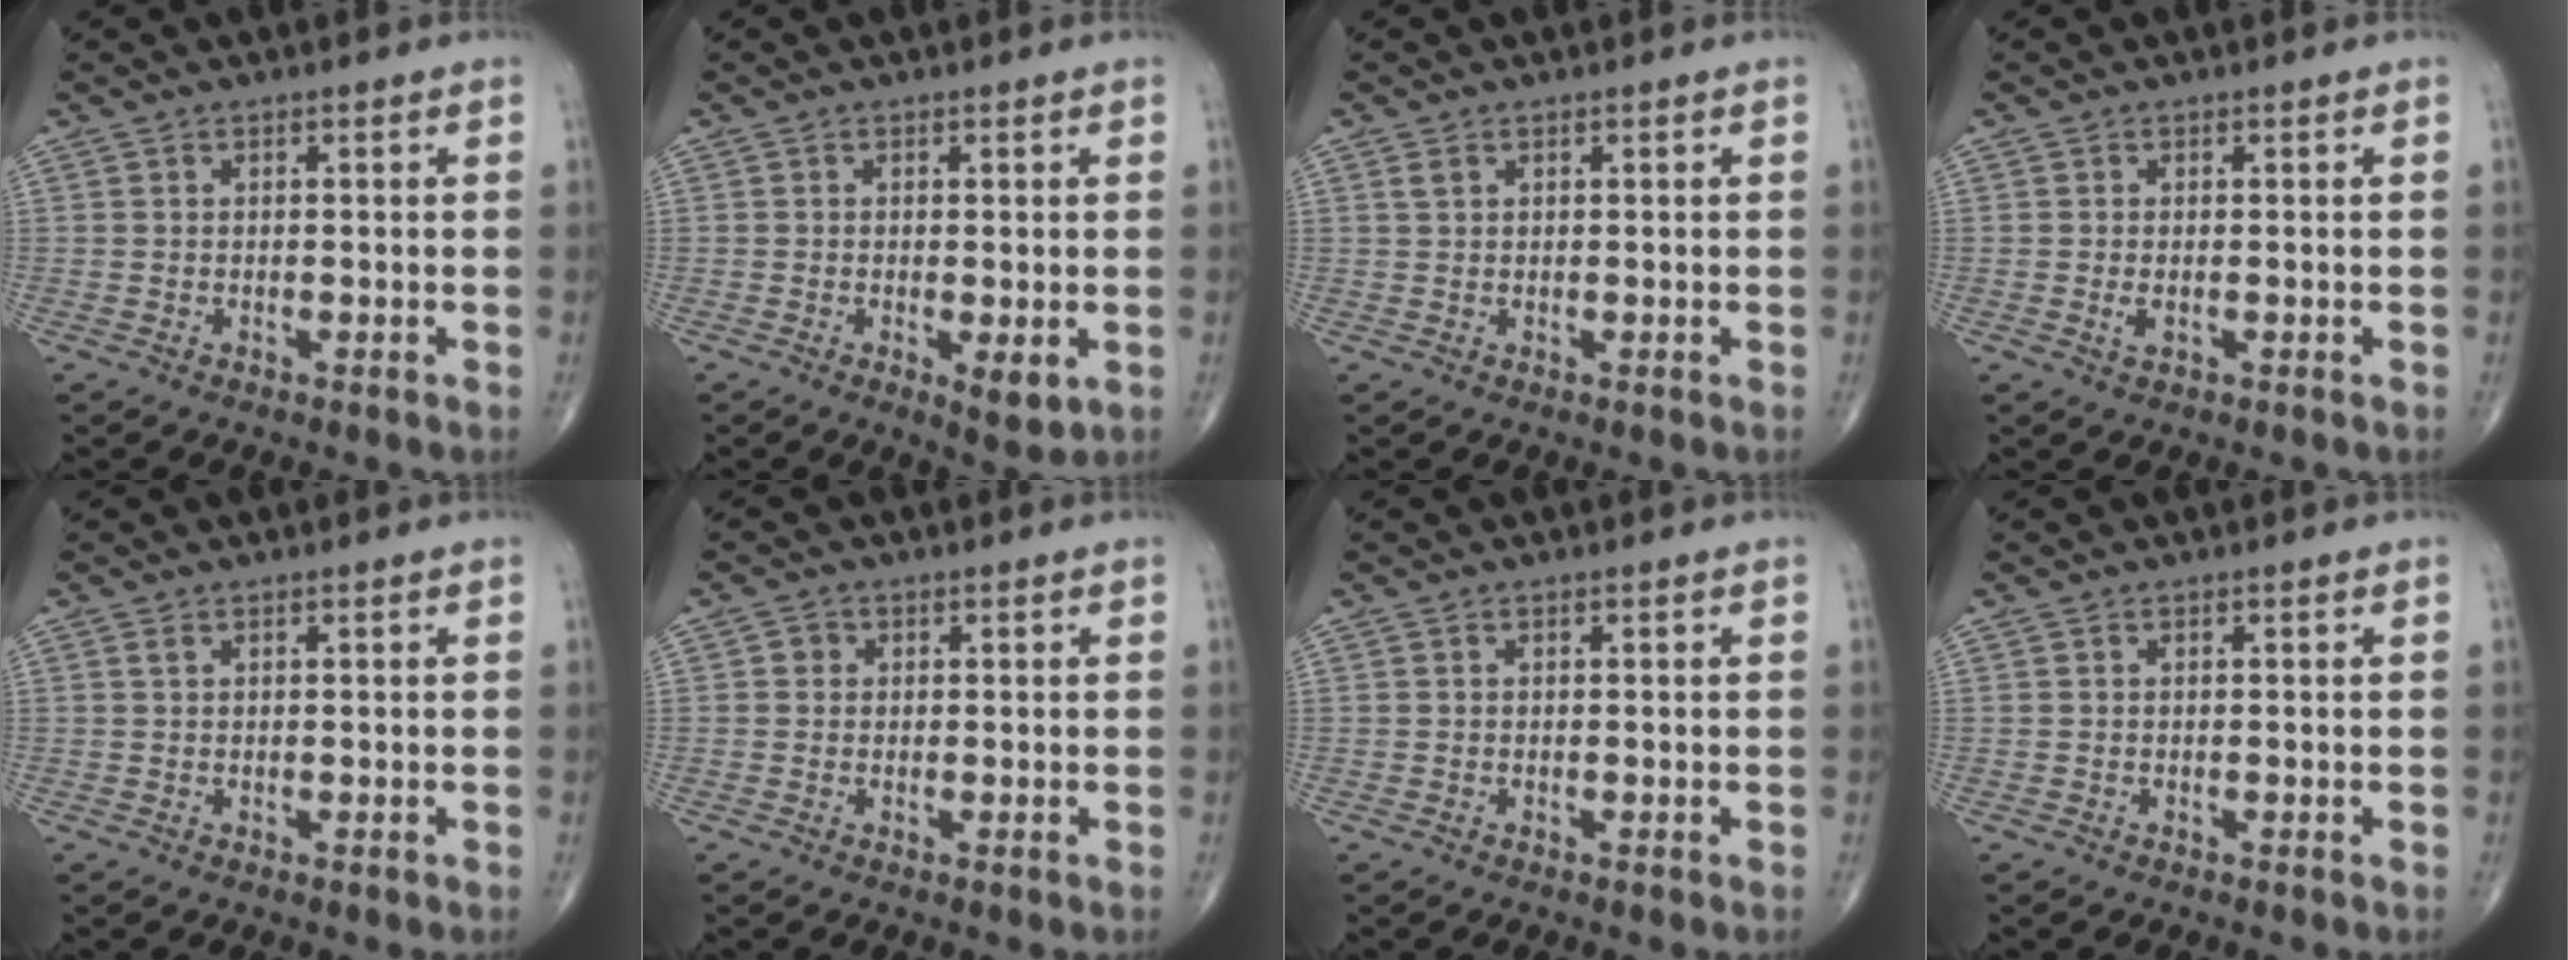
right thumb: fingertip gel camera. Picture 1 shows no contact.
{"total": 3.9, "force": [-0.8, 1.3, 3.6], "torque": [-0.054, -0.012, -0.012]}
{"total": 1.2, "force": [0.7, 0.7, 0.6], "torque": [-0.010, 0.004, 0.014]}
{"total": 1.4, "force": [-0.2, 0.6, 1.3], "torque": [-0.026, -0.006, -0.004]}
{"total": 0.6, "force": [0.4, 0.3, 0.4], "torque": [-0.008, 0.004, 0.008]}
{"total": 1.4, "force": [0.2, 1.4, 0.4], "torque": [0.001, 0.002, -0.001]}
{"total": 0.0}
{"total": 0.0}